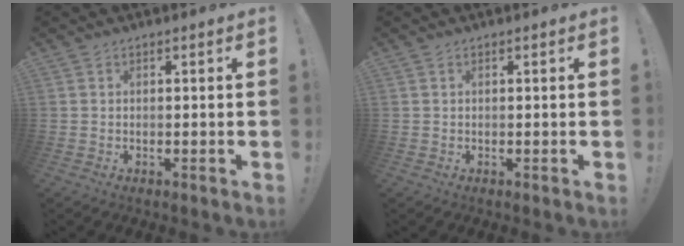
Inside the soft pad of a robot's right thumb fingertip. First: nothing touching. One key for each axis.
{"total": 0.0}